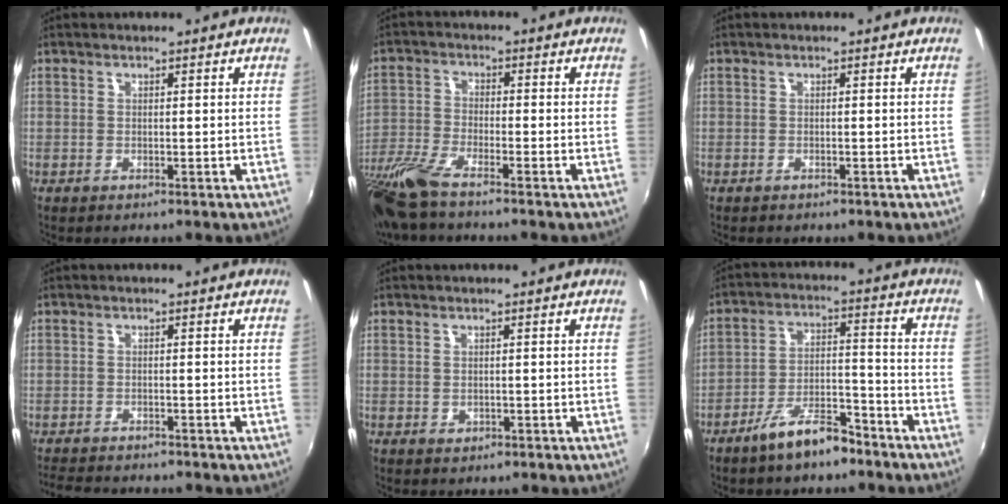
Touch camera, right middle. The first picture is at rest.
{"total": 9.9, "force": [-7.9, 1.3, 5.9], "torque": [-0.140, -0.028, -0.160]}
{"total": 0.7, "force": [-0.6, 0.4, 0.1], "torque": [-0.004, 0.000, -0.008]}
{"total": 6.0, "force": [-5.6, 1.0, 1.9], "torque": [-0.056, -0.014, -0.091]}
{"total": 0.7, "force": [-0.2, 0.6, 0.3], "torque": [-0.001, -0.001, -0.002]}
{"total": 9.2, "force": [-7.1, 2.9, 5.0], "torque": [-0.095, 0.014, -0.116]}